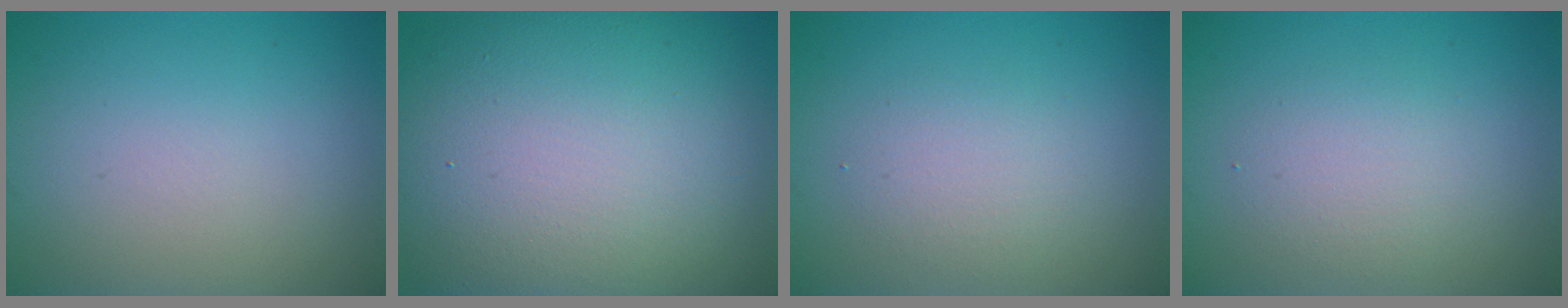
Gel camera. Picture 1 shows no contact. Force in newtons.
{"total": 16.3, "press": 16.2, "slide": 1.2}
{"total": 2.2, "press": 2.2, "slide": 0.1}
{"total": 2.4, "press": 2.4, "slide": 0.2}